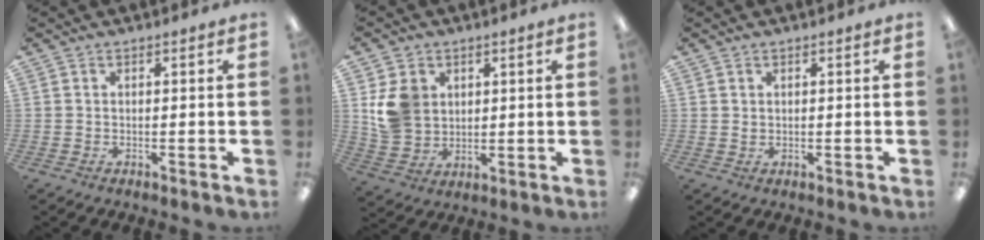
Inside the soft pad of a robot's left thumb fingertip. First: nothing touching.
{"total": 8.8, "force": [3.1, 7.5, 3.4], "torque": [-0.067, 0.002, 0.063]}
{"total": 0.8, "force": [0.4, 0.7, 0.1], "torque": [-0.002, 0.002, 0.008]}